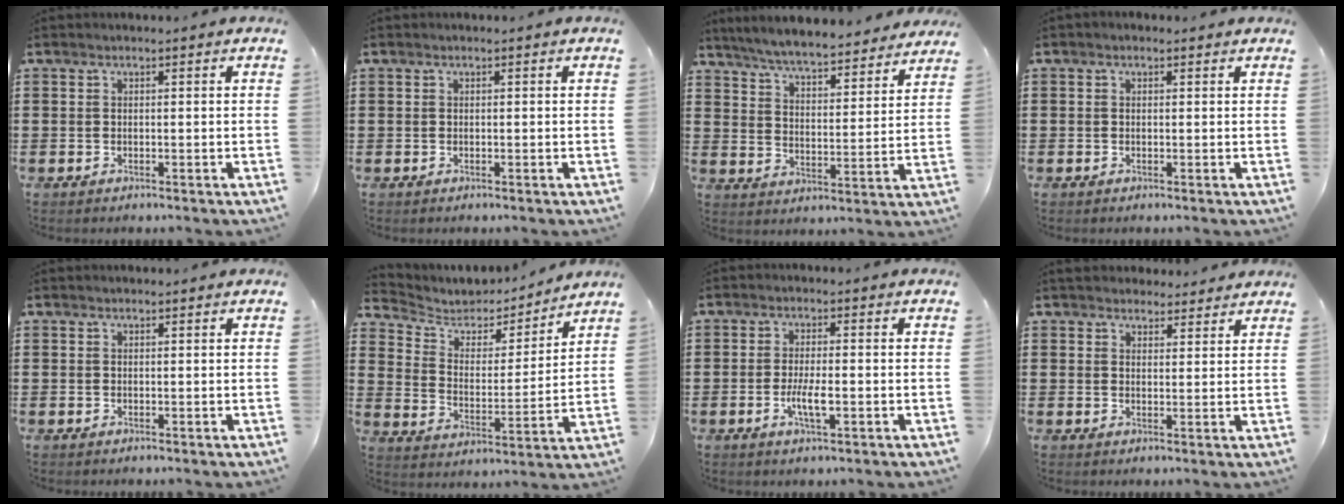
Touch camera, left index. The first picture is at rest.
{"total": 0.0}
{"total": 6.0, "force": [5.9, -0.2, 1.3], "torque": [-0.053, -0.039, 0.101]}
{"total": 0.8, "force": [0.0, 0.8, 0.2], "torque": [-0.005, 0.006, -0.001]}
{"total": 0.0}
{"total": 4.6, "force": [4.0, 2.2, 0.9], "torque": [-0.047, -0.030, 0.063]}
{"total": 4.2, "force": [-1.1, 0.9, 3.9], "torque": [-0.079, -0.004, -0.023]}
{"total": 3.3, "force": [3.1, 1.4, -0.1], "torque": [-0.001, -0.005, 0.057]}